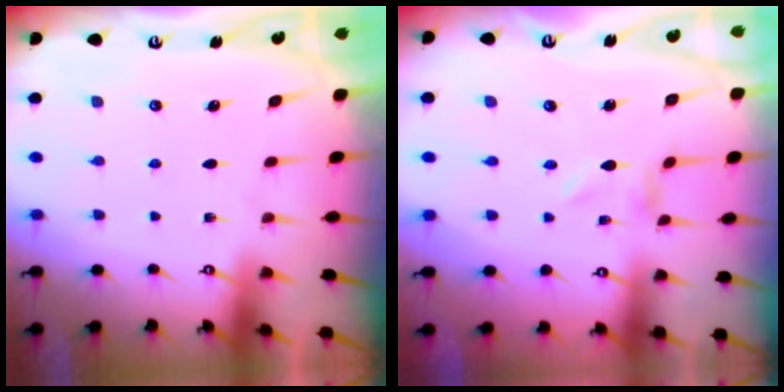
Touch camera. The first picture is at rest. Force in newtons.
{"total": 0.0}